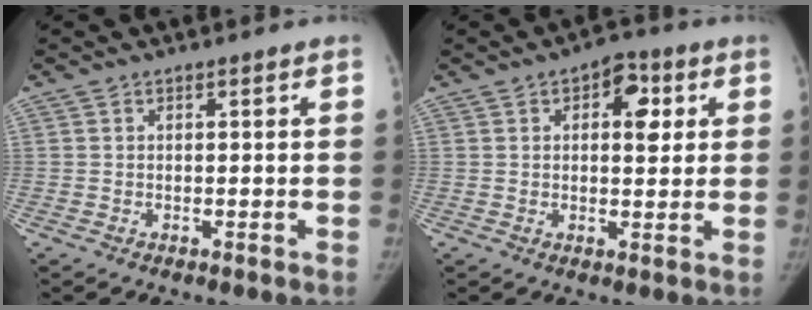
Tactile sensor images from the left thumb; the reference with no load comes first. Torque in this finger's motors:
{"motor_torque": [-0.32, -0.02, -0.05, 0.03, 0.07]}